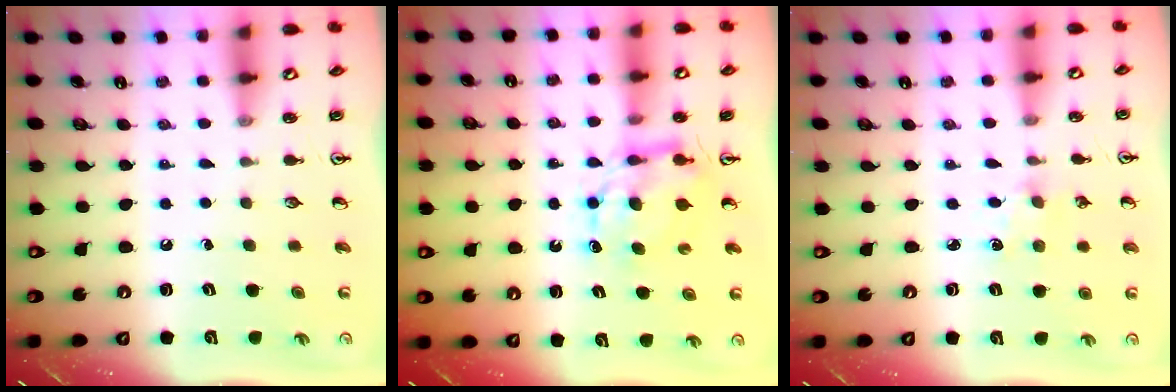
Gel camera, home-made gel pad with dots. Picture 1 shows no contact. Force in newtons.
{"total": 7.0, "press": 7.0, "slide": 0.6}
{"total": 1.4, "press": 1.4, "slide": 0.2}